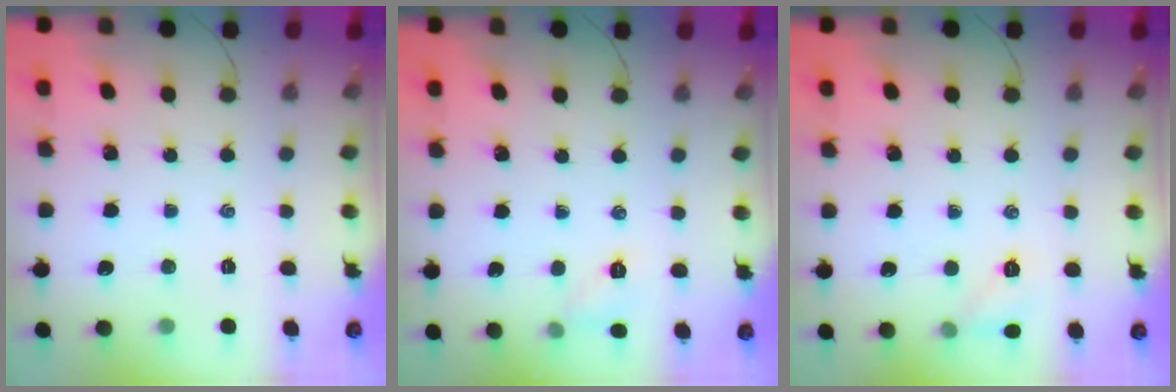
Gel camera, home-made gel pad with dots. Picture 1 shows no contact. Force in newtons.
{"total": 5.5, "press": 5.3, "slide": 1.7}
{"total": 5.7, "press": 5.5, "slide": 1.6}